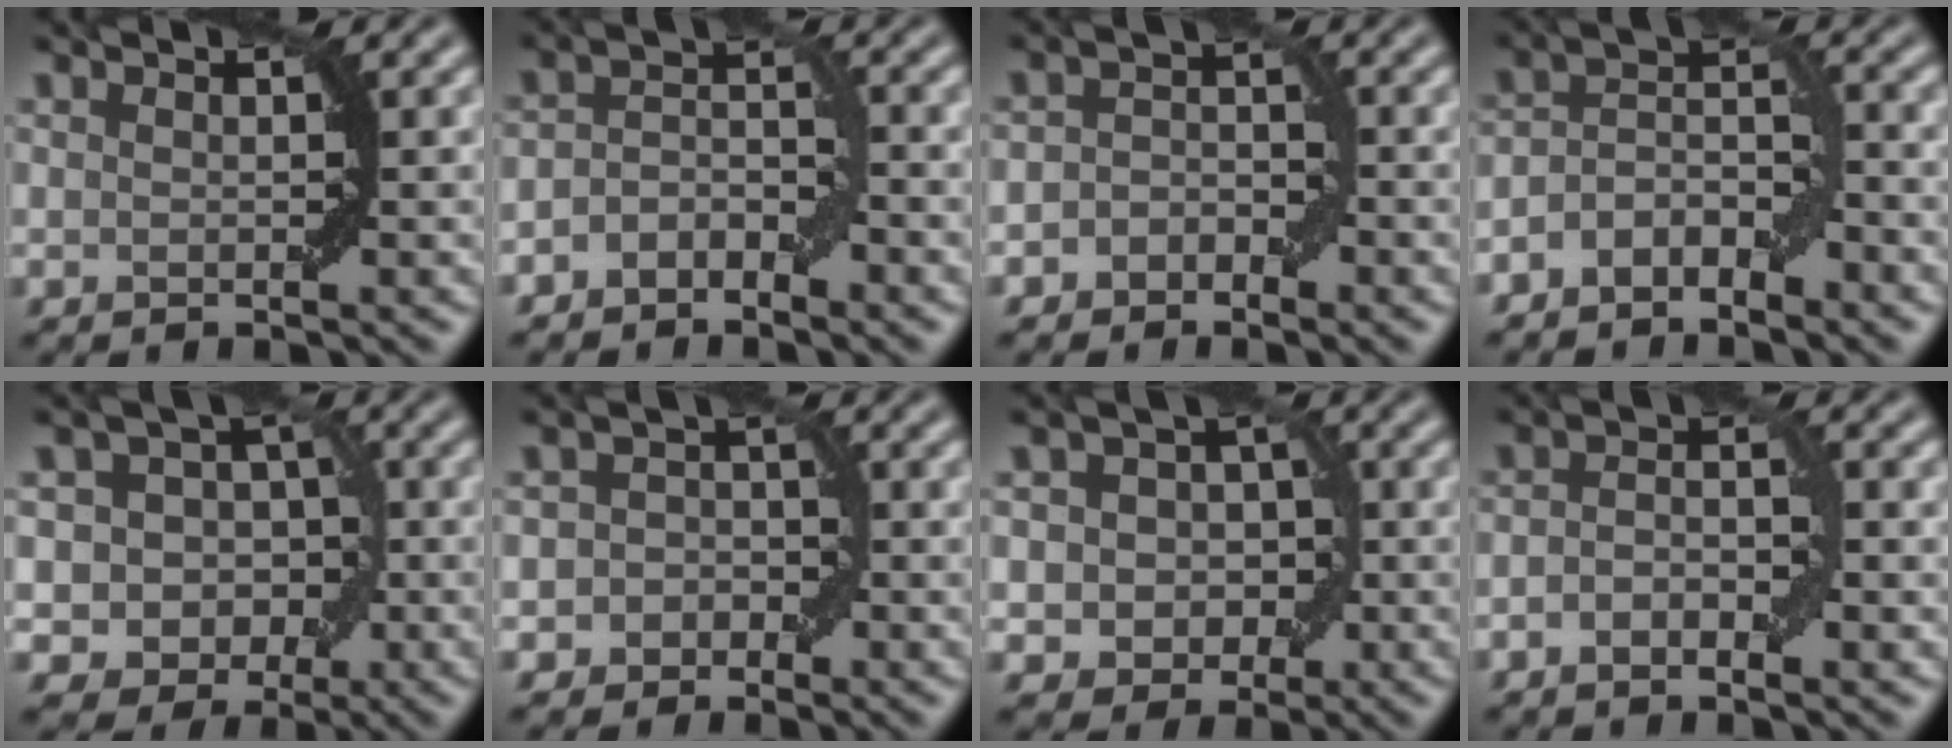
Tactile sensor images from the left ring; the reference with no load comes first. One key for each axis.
{"total": 2.5, "fx": -1.7, "fy": 1.3, "fz": 1.3, "tx": -0.025, "ty": 0.014, "tz": -0.033}
{"total": 2.0, "fx": -1.2, "fy": 1.5, "fz": 0.8, "tx": -0.011, "ty": 0.009, "tz": -0.025}
{"total": 3.6, "fx": -2.4, "fy": 1.6, "fz": 2.1, "tx": -0.037, "ty": 0.014, "tz": -0.048}
{"total": 6.6, "fx": -0.4, "fy": 5.9, "fz": 2.9, "tx": -0.012, "ty": 0.020, "tz": -0.034}
{"total": 2.7, "fx": -1.0, "fy": 2.4, "fz": 0.7, "tx": 0.018, "ty": 0.008, "tz": -0.027}
{"total": 4.8, "fx": 0.0, "fy": 4.2, "fz": 2.3, "tx": -0.012, "ty": 0.018, "tz": -0.018}
{"total": 3.0, "fx": -1.0, "fy": 1.4, "fz": 2.5, "tx": -0.045, "ty": 0.002, "tz": -0.020}